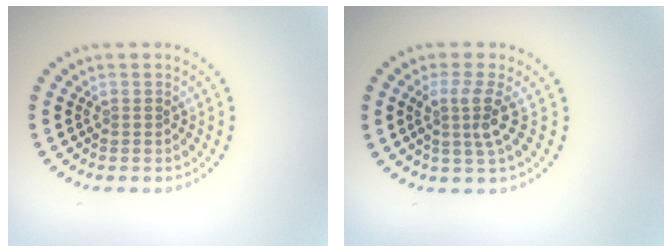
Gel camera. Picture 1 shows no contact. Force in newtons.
{"total": 2.7, "press": 2.0, "slide": 1.7}